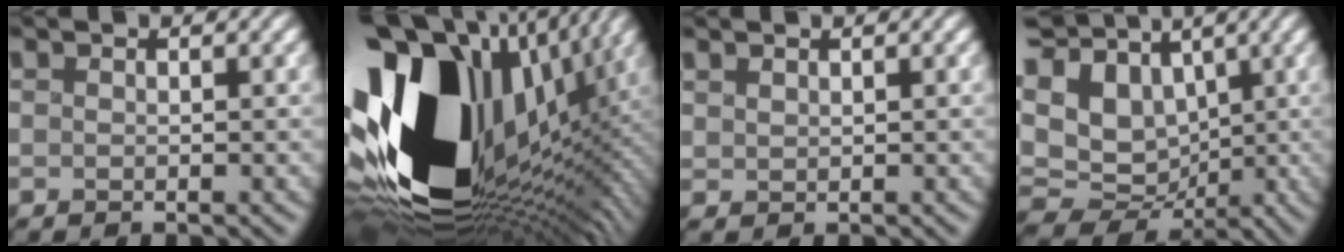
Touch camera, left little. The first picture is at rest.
{"total": 19.7, "force": [1.1, 12.3, 15.4], "torque": [-0.294, -0.050, 0.049]}
{"total": 0.9, "force": [0.9, 0.3, 0.1], "torque": [-0.005, 0.000, 0.022]}
{"total": 14.0, "force": [2.7, 10.7, 8.6], "torque": [-0.186, 0.014, 0.061]}